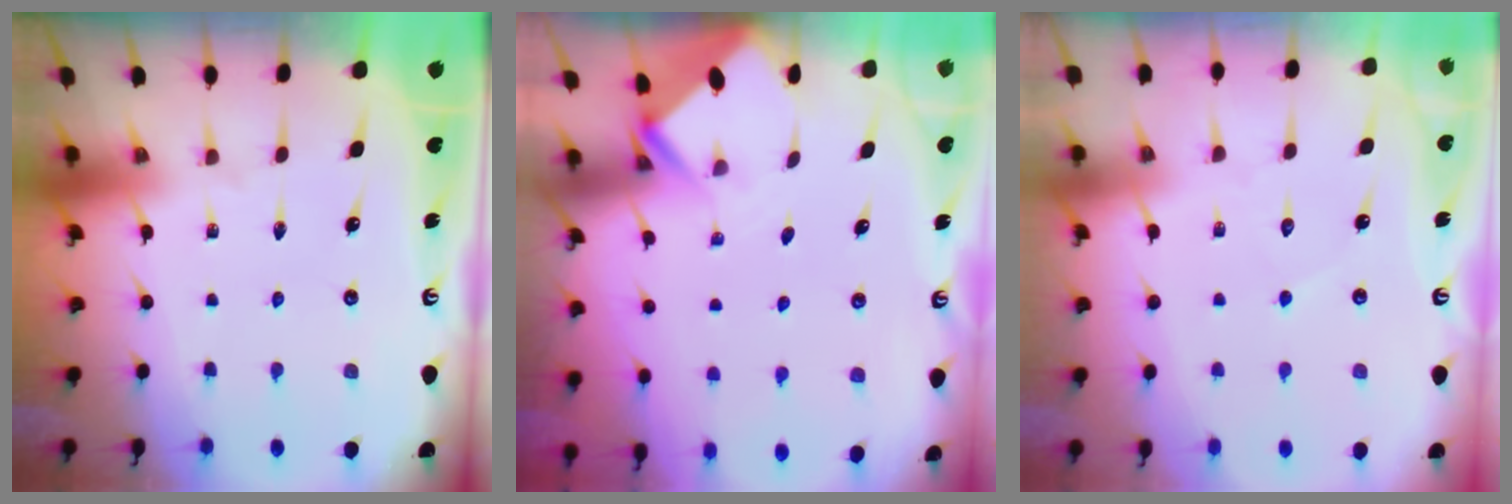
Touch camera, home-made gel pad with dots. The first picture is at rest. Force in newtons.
{"total": 2.2, "press": 2.2, "slide": 0.1}
{"total": 3.6, "press": 3.5, "slide": 0.3}